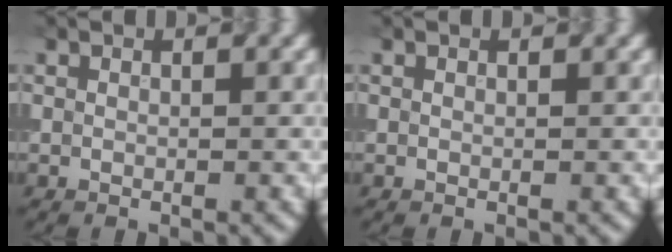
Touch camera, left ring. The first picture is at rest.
{"total": 0.0}